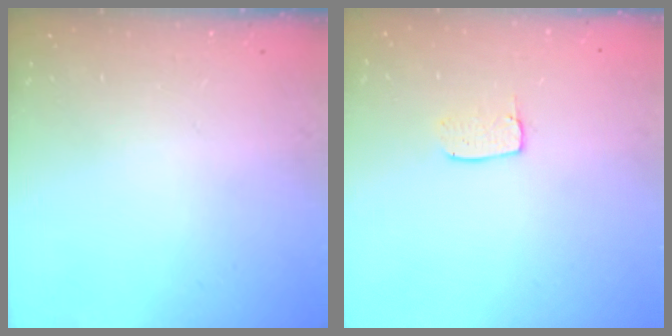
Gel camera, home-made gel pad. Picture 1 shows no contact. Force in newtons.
{"total": 4.4, "press": 4.4, "slide": 0.3}